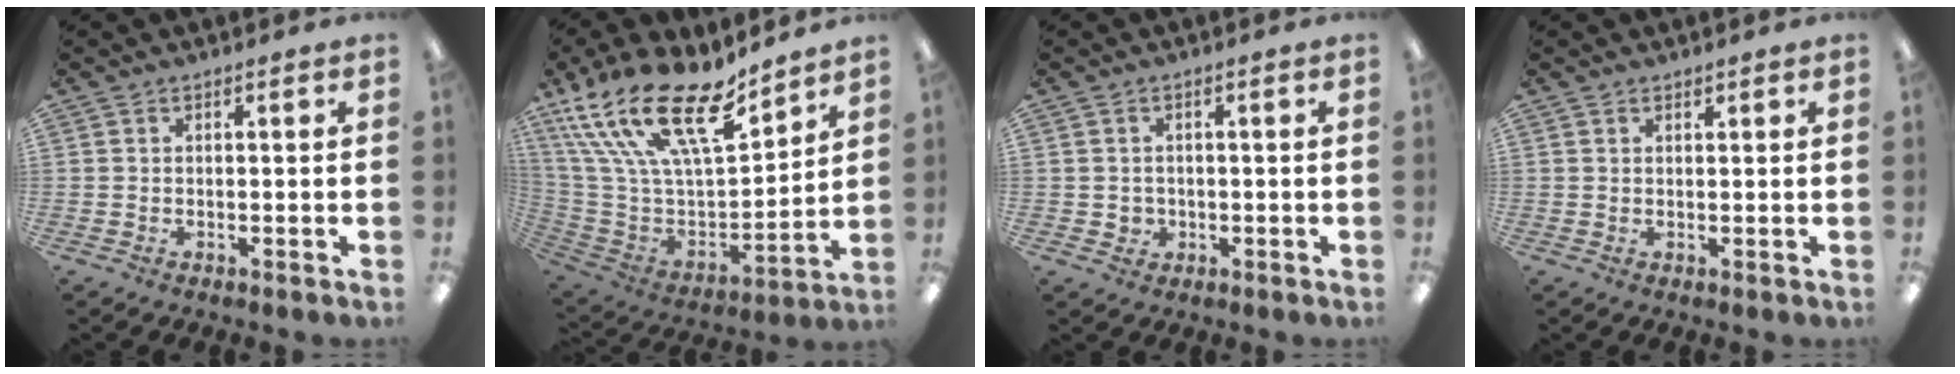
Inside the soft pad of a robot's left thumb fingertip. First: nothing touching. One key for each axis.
{"total": 24.0, "fx": 16.3, "fy": 8.8, "fz": 15.3, "tx": -0.308, "ty": -0.107, "tz": 0.289}
{"total": 2.3, "fx": 0.1, "fy": 2.2, "fz": 0.5, "tx": -0.012, "ty": 0.003, "tz": 0.001}
{"total": 1.0, "fx": 0.9, "fy": 0.4, "fz": 0.1, "tx": -0.002, "ty": 0.000, "tz": 0.018}